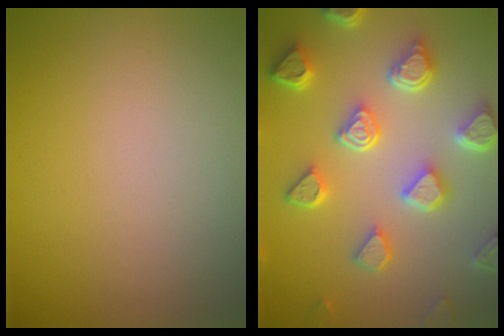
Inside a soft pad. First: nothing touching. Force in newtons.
{"total": 6.6, "press": 5.3, "slide": 4.0}